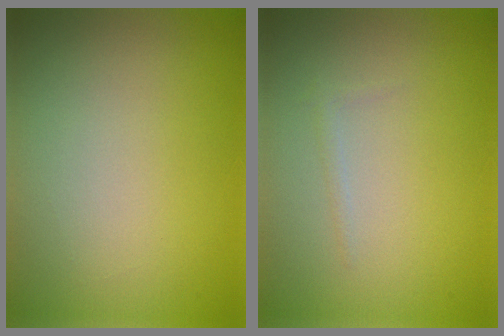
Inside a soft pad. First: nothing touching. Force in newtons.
{"total": 0.6, "press": 0.6, "slide": 0.1}